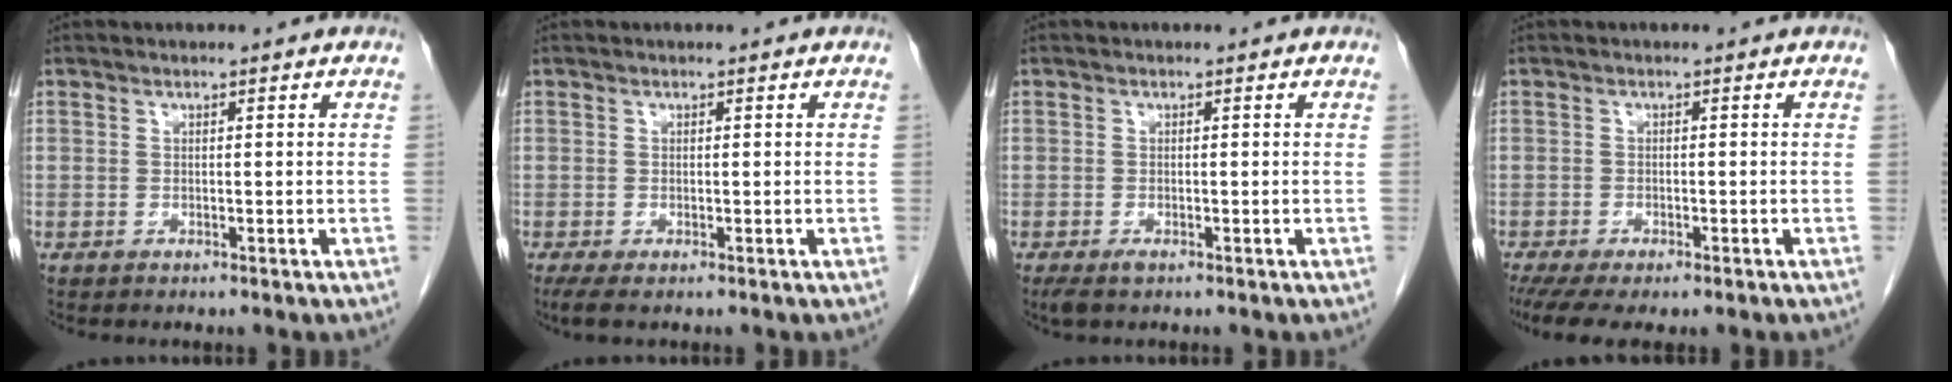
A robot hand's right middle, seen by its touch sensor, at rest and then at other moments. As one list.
[{"total": 2.0, "force": [-1.3, 0.5, 1.5], "torque": [-0.026, -0.008, -0.021]}, {"total": 1.9, "force": [-1.2, 0.6, 1.4], "torque": [-0.029, -0.006, -0.017]}, {"total": 7.9, "force": [-5.8, 2.2, 4.9], "torque": [-0.081, -0.013, -0.090]}]